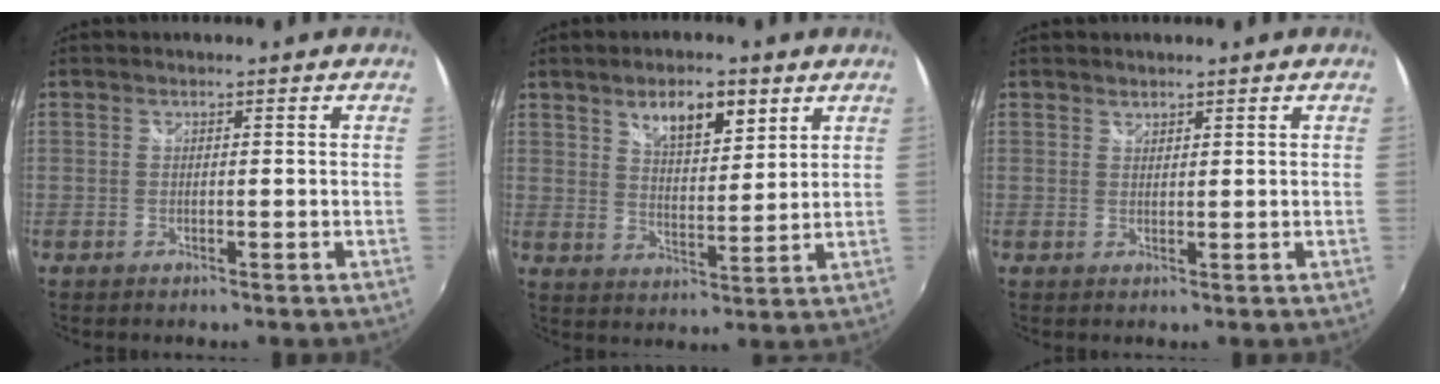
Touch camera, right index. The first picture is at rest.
{"total": 8.6, "force": [5.2, 3.5, 5.9], "torque": [-0.091, 0.008, 0.088]}
{"total": 1.1, "force": [0.9, 0.5, 0.1], "torque": [0.002, 0.003, 0.018]}